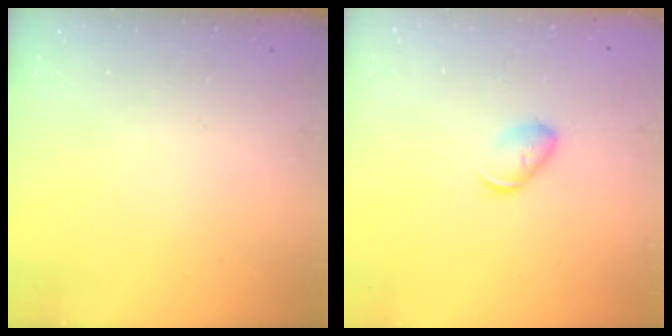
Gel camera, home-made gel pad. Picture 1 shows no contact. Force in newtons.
{"total": 5.4, "press": 5.3, "slide": 0.8}